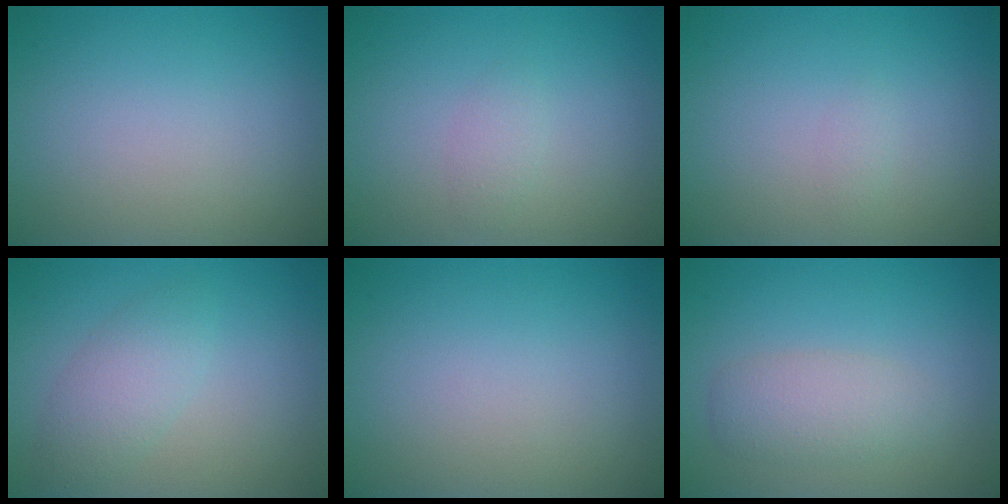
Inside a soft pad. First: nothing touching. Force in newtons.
{"total": 1.0, "press": 1.0, "slide": 0.1}
{"total": 0.5, "press": 0.5, "slide": 0.0}
{"total": 2.7, "press": 2.7, "slide": 0.0}
{"total": 0.0}
{"total": 2.8, "press": 2.8, "slide": 0.2}